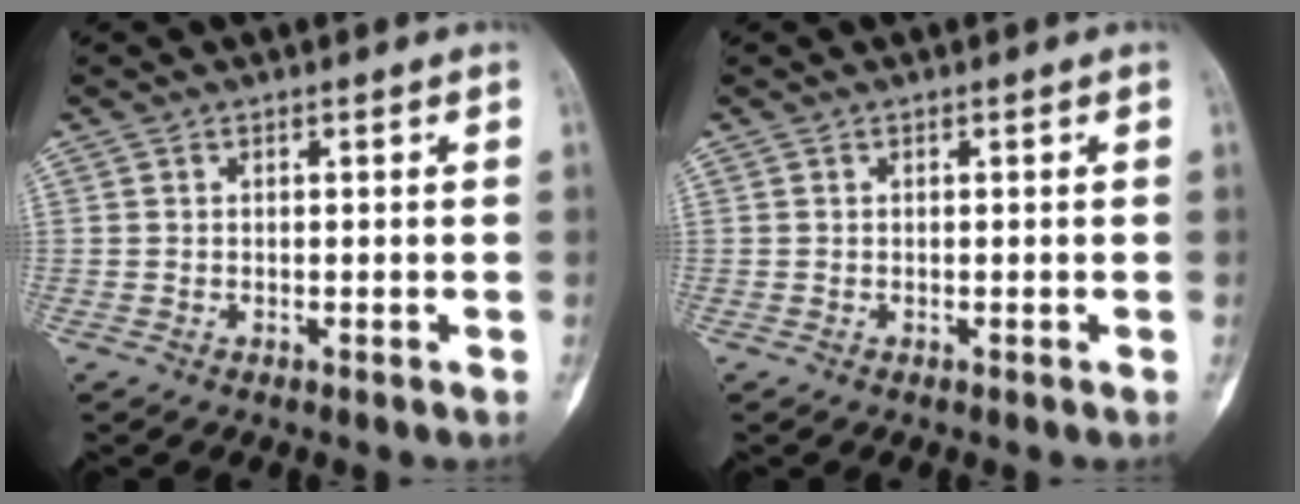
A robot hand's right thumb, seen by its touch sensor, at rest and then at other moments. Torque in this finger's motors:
{"motor_torque": [0.10, -0.10, 0.13, -0.07, 0.00]}